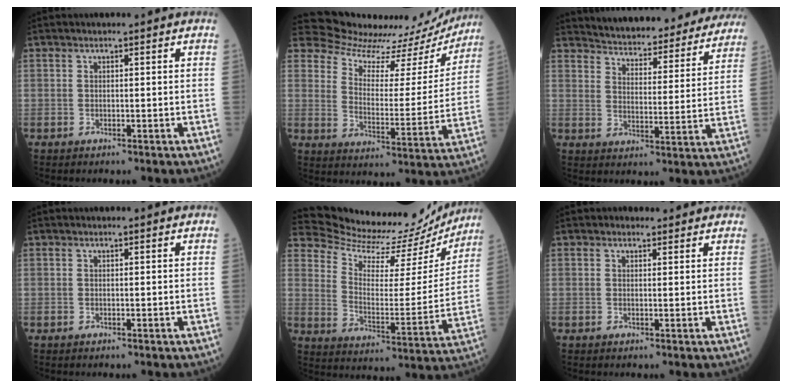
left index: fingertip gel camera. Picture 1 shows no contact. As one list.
[{"total": 20.6, "force": [20.0, 4.1, 2.8], "torque": [-0.036, -0.064, 0.248]}, {"total": 25.0, "force": [23.6, 5.1, 6.6], "torque": [-0.087, -0.045, 0.286]}, {"total": 0.0}, {"total": 19.2, "force": [18.7, 3.6, 2.7], "torque": [-0.050, -0.055, 0.248]}, {"total": 1.3, "force": [1.1, 0.7, -0.1], "torque": [0.000, 0.002, 0.011]}]